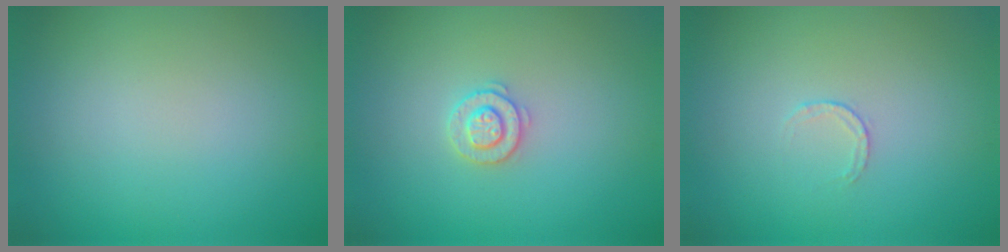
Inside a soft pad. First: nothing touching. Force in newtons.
{"total": 2.0, "press": 1.9, "slide": 0.4}
{"total": 0.6, "press": 0.4, "slide": 0.4}